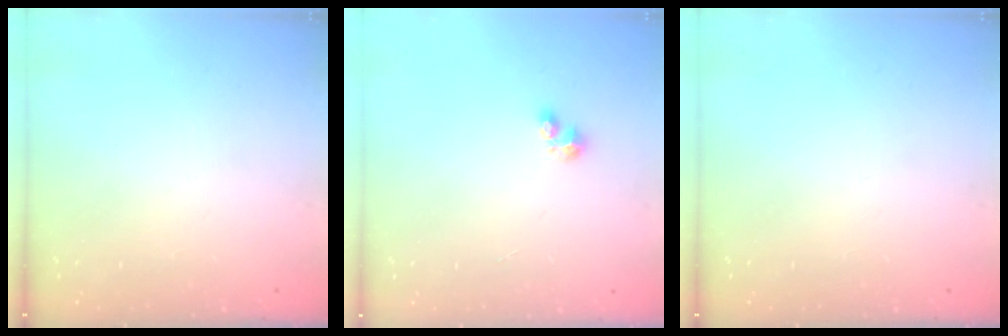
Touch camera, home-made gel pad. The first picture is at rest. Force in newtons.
{"total": 3.0, "press": 3.0, "slide": 0.3}
{"total": 0.0}